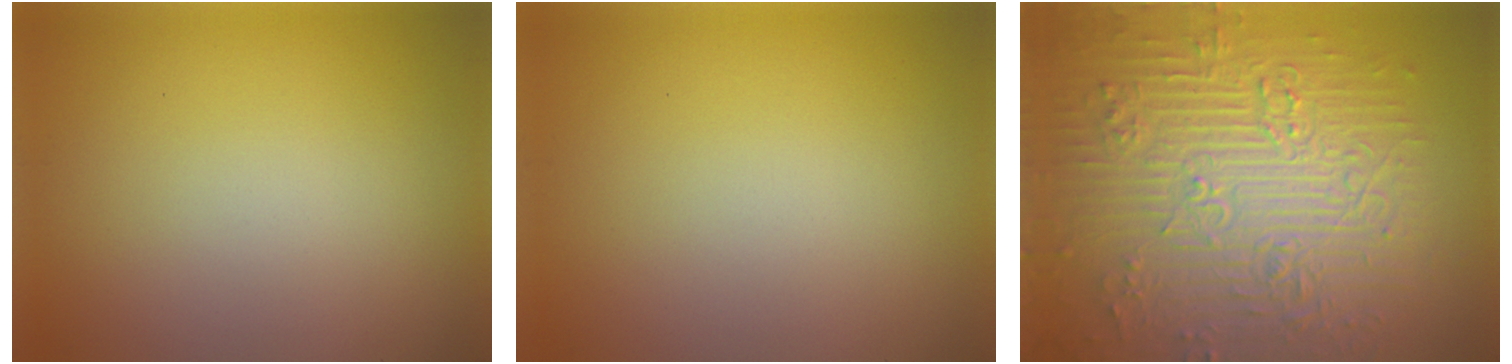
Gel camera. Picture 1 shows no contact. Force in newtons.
{"total": 0.0}
{"total": 11.7, "press": 7.8, "slide": 8.6}